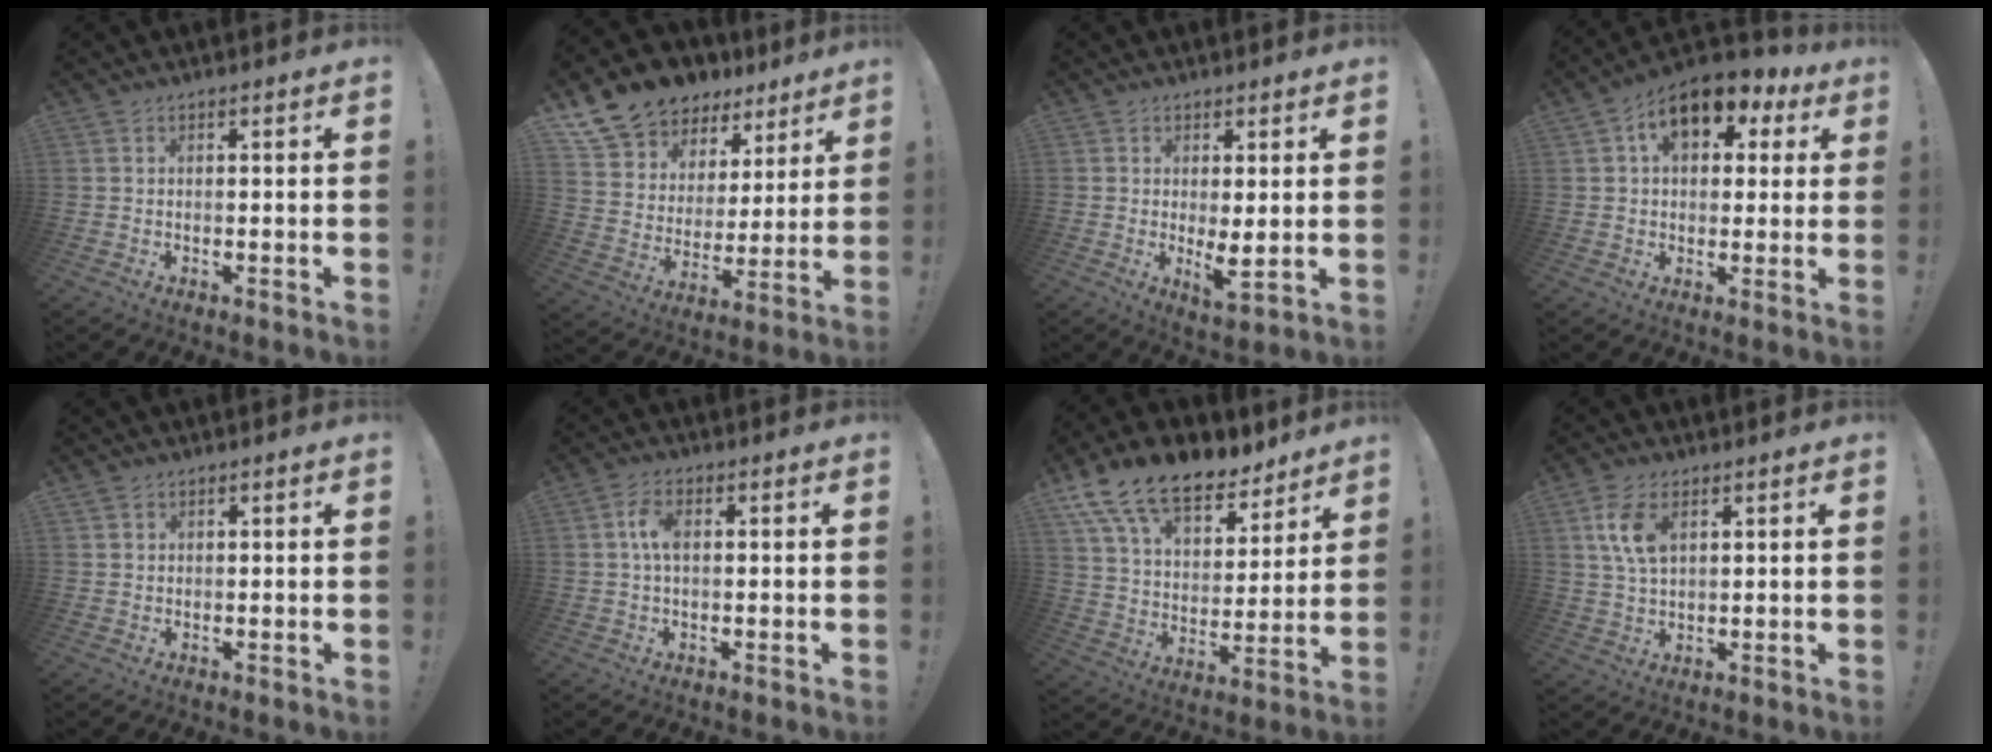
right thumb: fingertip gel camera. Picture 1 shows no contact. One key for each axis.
{"total": 12.2, "fx": 9.4, "fy": 7.5, "fz": 2.5, "tx": -0.049, "ty": -0.079, "tz": 0.183}
{"total": 4.8, "fx": 0.6, "fy": 1.0, "fz": 4.6, "tx": -0.068, "ty": -0.022, "tz": 0.013}
{"total": 12.1, "fx": 5.8, "fy": 7.3, "fz": 7.8, "tx": -0.111, "ty": -0.025, "tz": 0.104}
{"total": 1.3, "fx": 0.8, "fy": 1.1, "fz": 0.0, "tx": 0.002, "ty": -0.001, "tz": 0.015}
{"total": 5.1, "fx": 0.6, "fy": 2.6, "fz": 4.3, "tx": -0.075, "ty": 0.008, "tz": 0.010}
{"total": 17.2, "fx": 12.2, "fy": 8.6, "fz": 8.5, "tx": -0.142, "ty": -0.083, "tz": 0.224}
{"total": 8.4, "fx": 3.3, "fy": 4.6, "fz": 6.3, "tx": -0.122, "ty": -0.009, "tz": 0.058}